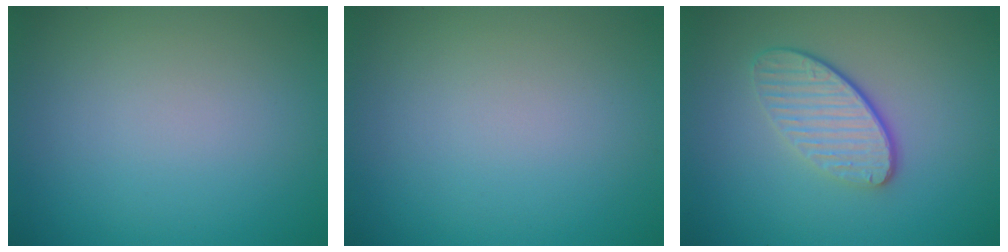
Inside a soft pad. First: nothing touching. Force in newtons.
{"total": 0.0}
{"total": 3.7, "press": 2.9, "slide": 2.3}